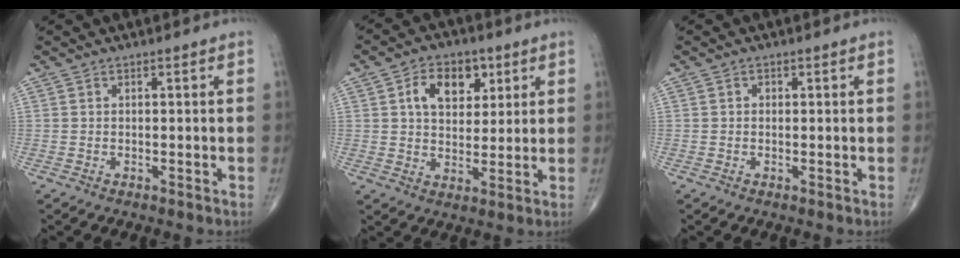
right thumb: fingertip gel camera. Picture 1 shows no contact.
{"total": 9.6, "force": [3.5, 6.4, 6.2], "torque": [-0.067, -0.007, 0.058]}
{"total": 1.5, "force": [0.1, 1.3, 0.7], "torque": [-0.002, 0.004, -0.004]}